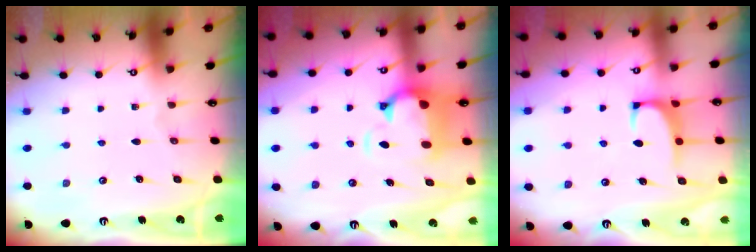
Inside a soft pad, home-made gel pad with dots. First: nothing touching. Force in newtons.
{"total": 2.6, "press": 2.1, "slide": 1.5}
{"total": 0.8, "press": 0.4, "slide": 0.7}